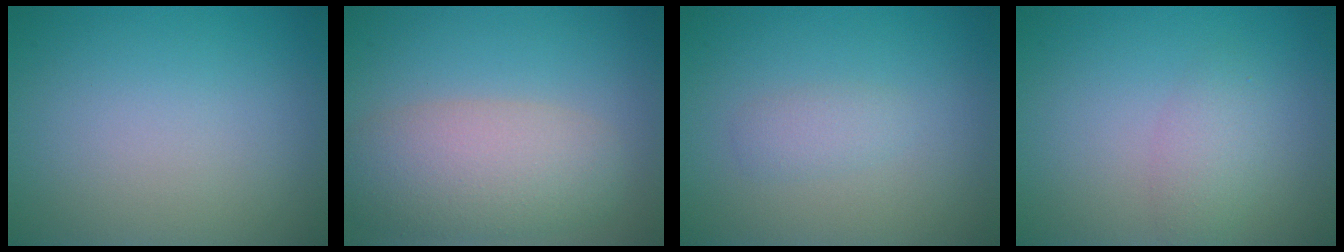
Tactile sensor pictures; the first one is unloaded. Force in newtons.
{"total": 6.0, "press": 6.0, "slide": 0.4}
{"total": 1.2, "press": 1.2, "slide": 0.1}
{"total": 2.0, "press": 2.0, "slide": 0.1}